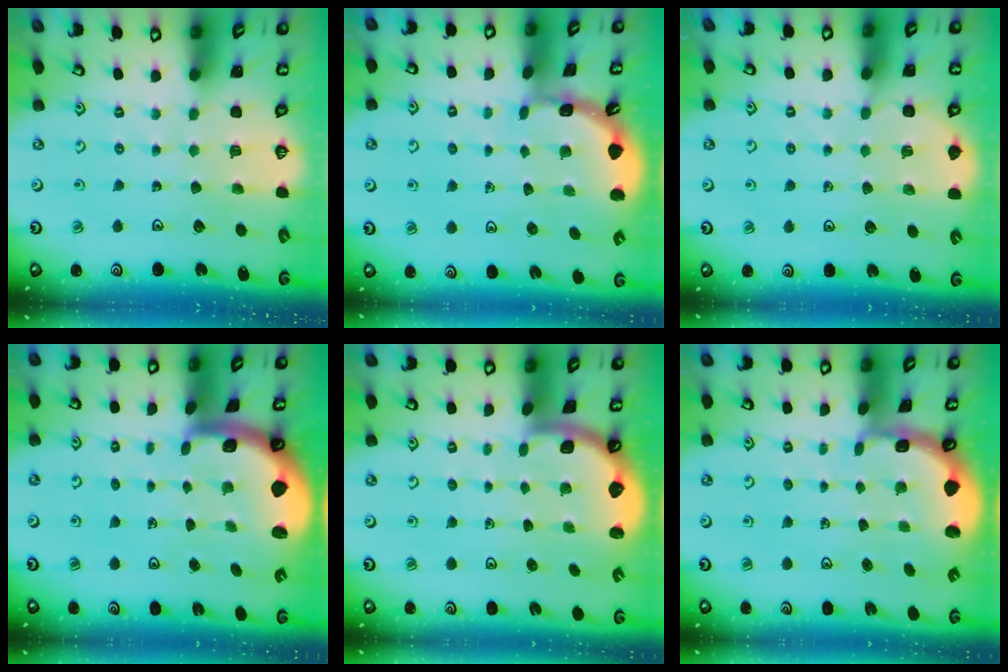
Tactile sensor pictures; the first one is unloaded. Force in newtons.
{"total": 1.7, "press": 1.7, "slide": 0.1}
{"total": 4.4, "press": 4.1, "slide": 1.6}
{"total": 2.6, "press": 2.6, "slide": 0.6}
{"total": 1.6, "press": 1.6, "slide": 0.1}
{"total": 1.5, "press": 1.2, "slide": 0.7}